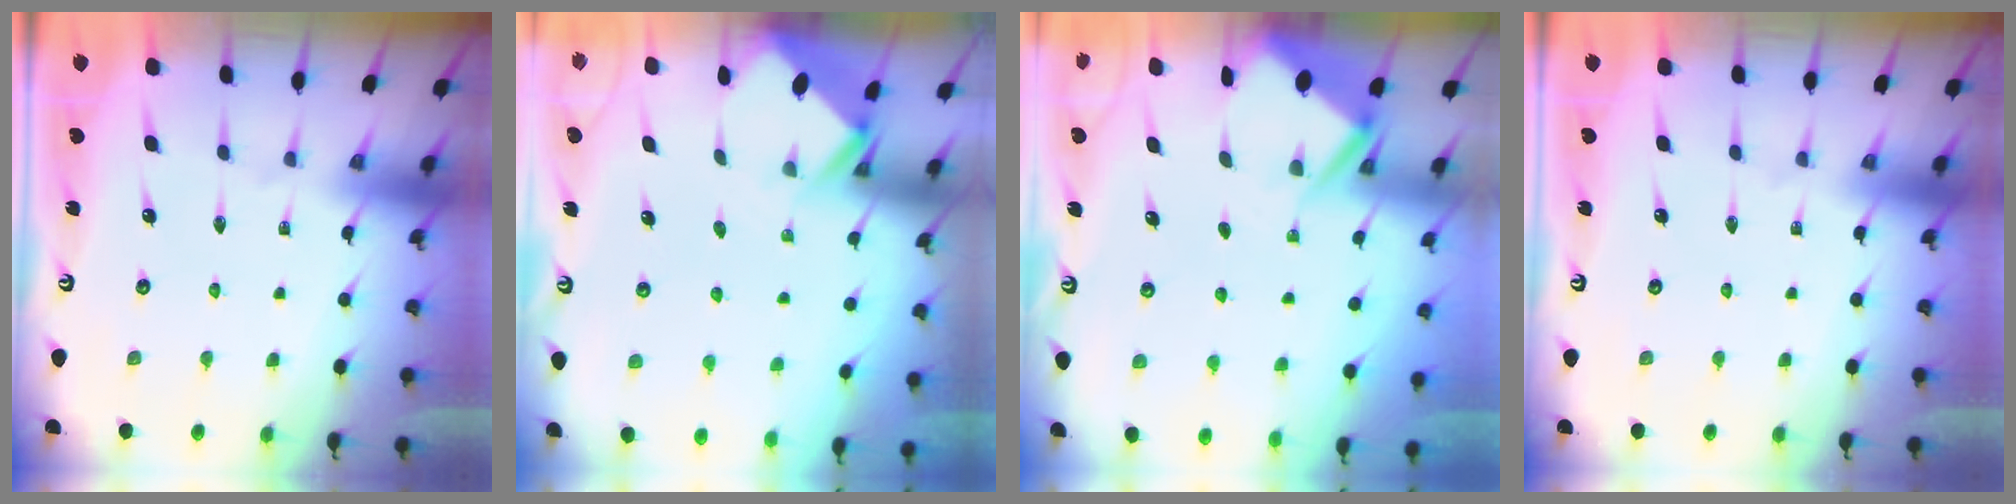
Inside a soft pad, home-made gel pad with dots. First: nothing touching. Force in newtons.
{"total": 2.6, "press": 2.6, "slide": 0.2}
{"total": 3.8, "press": 3.8, "slide": 0.4}
{"total": 0.0}